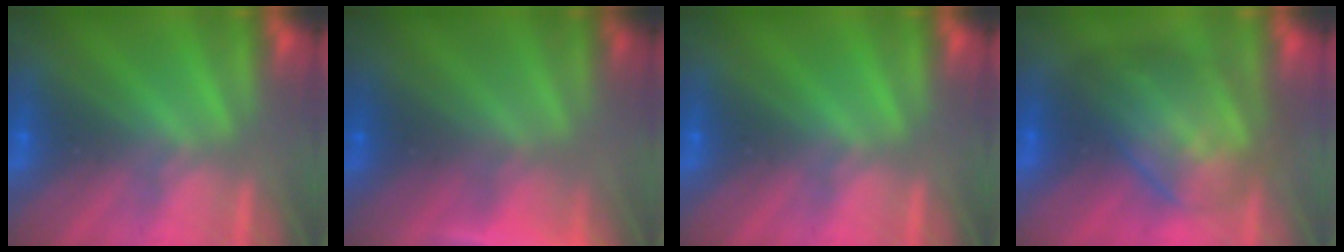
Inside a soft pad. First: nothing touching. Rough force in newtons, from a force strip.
{"total": 8.3}
{"total": 0.0}
{"total": 7.0}